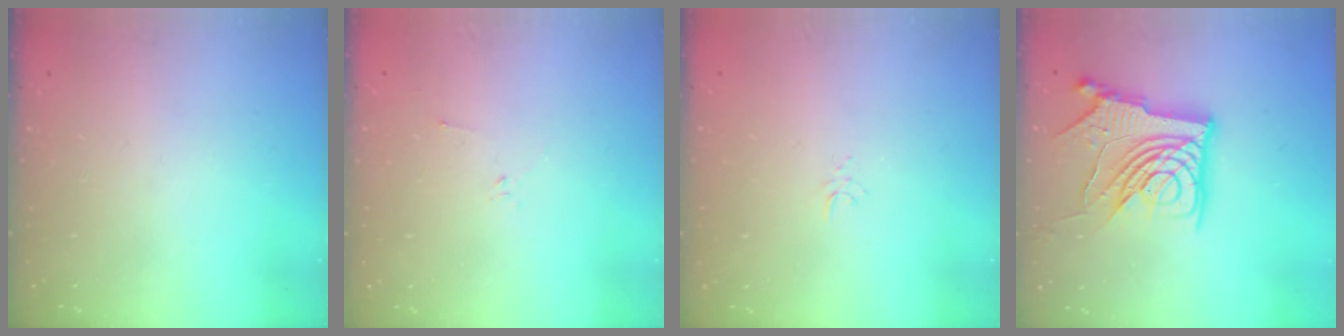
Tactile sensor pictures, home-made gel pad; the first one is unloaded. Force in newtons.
{"total": 2.2, "press": 2.1, "slide": 0.7}
{"total": 2.9, "press": 2.9, "slide": 0.3}
{"total": 16.5, "press": 16.4, "slide": 1.7}